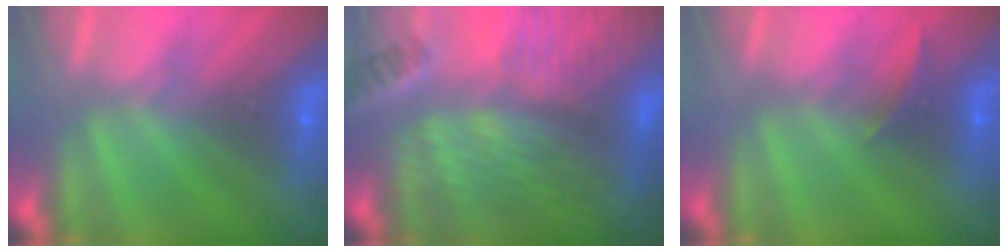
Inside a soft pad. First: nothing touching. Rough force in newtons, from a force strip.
{"total": 8.6}
{"total": 2.2}